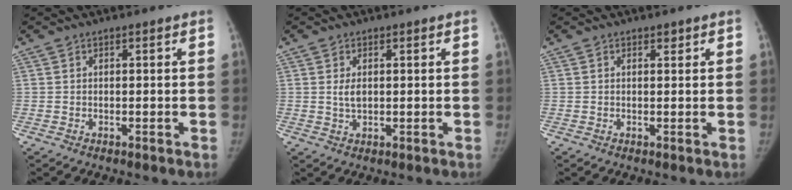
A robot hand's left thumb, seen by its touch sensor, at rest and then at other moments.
{"total": 2.5, "force": [0.4, 1.4, 2.0], "torque": [-0.035, -0.004, 0.010]}
{"total": 0.6, "force": [0.5, 0.4, 0.2], "torque": [0.002, -0.003, 0.006]}